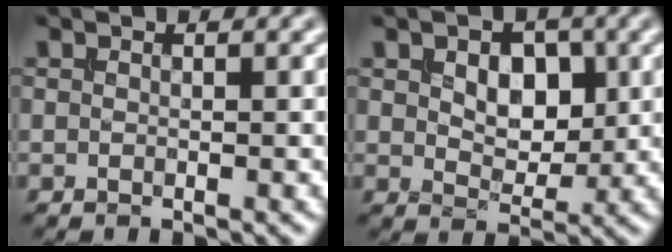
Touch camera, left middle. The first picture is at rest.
{"total": 4.5, "force": [1.1, 2.9, 3.3], "torque": [-0.054, -0.002, 0.014]}